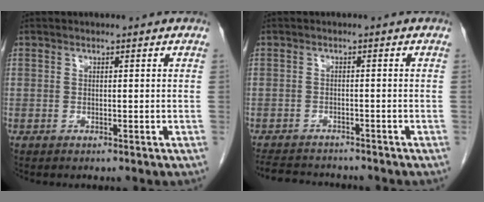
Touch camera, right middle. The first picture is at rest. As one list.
[{"total": 7.6, "force": [-7.1, 1.7, 2.1], "torque": [-0.037, -0.005, -0.104]}]